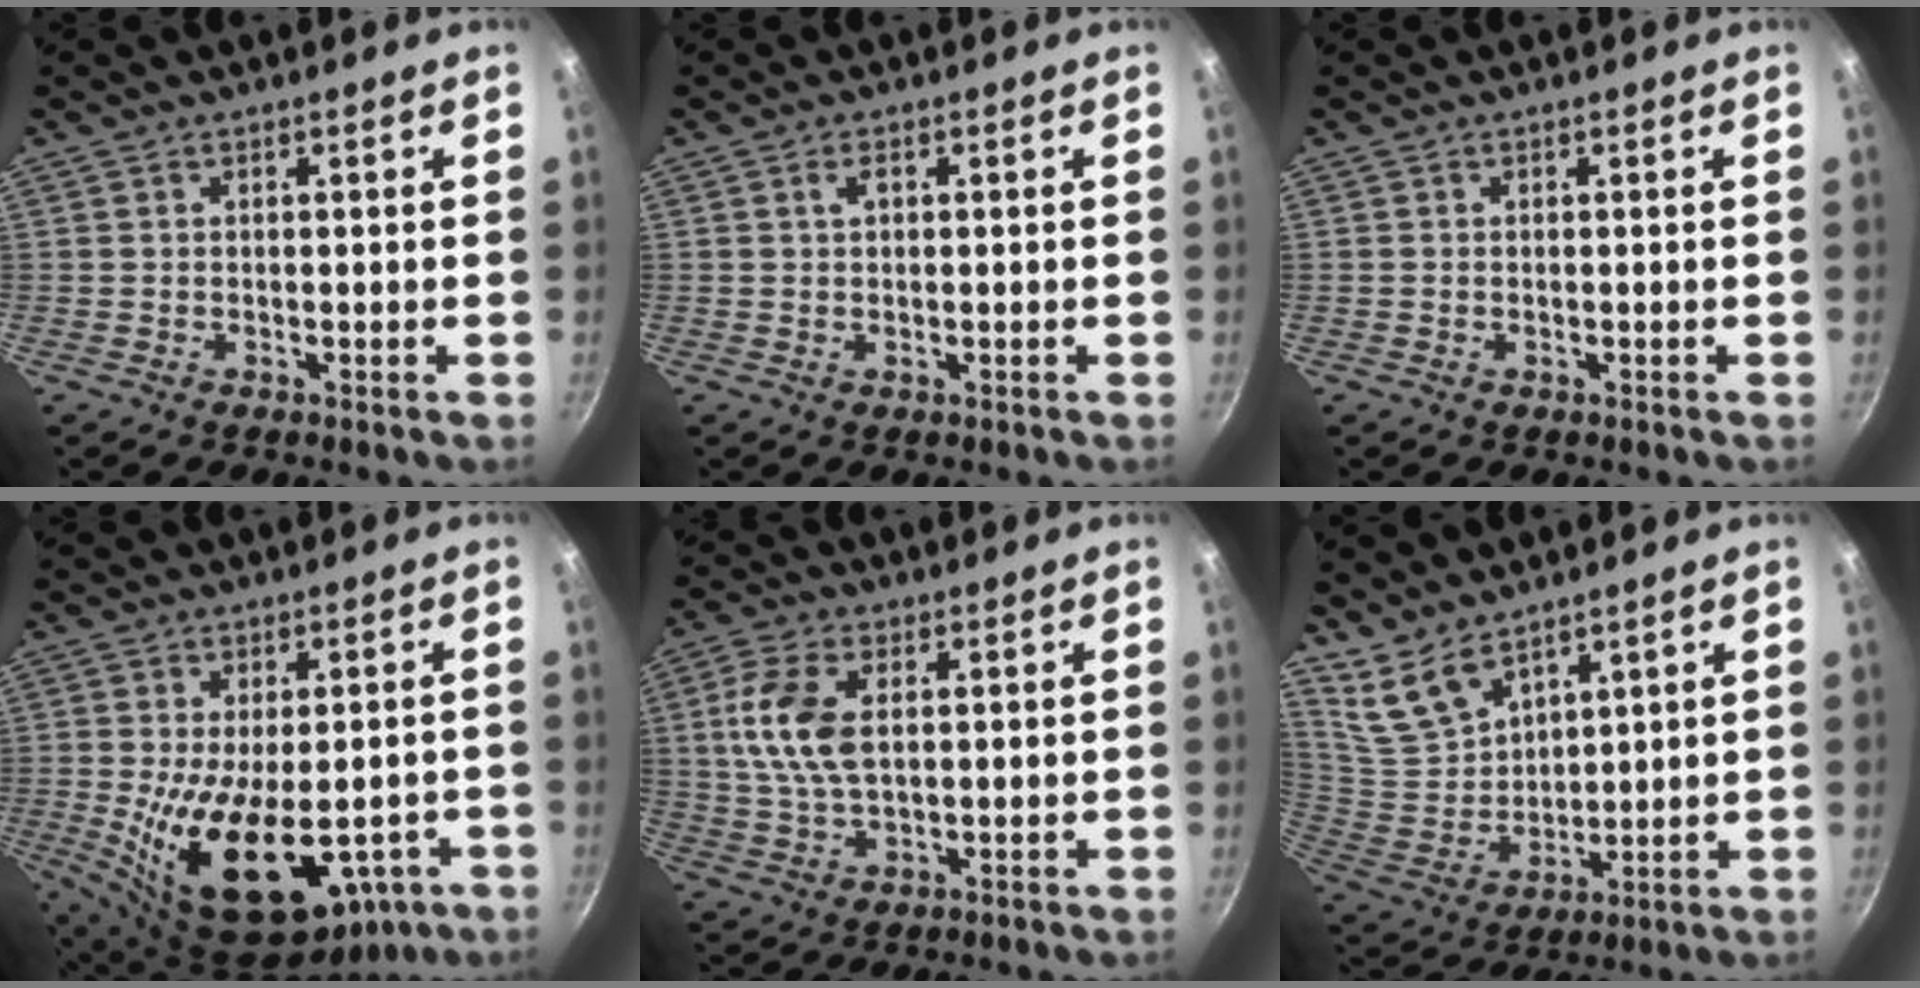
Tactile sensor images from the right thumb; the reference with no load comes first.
{"total": 1.7, "force": [0.4, 0.9, 1.3], "torque": [-0.022, 0.001, 0.006]}
{"total": 0.0}
{"total": 20.4, "force": [-4.9, 11.1, 16.3], "torque": [-0.244, -0.012, -0.050]}
{"total": 10.0, "force": [1.8, 5.5, 8.1], "torque": [-0.161, 0.004, 0.033]}
{"total": 9.4, "force": [7.2, 4.4, 4.2], "torque": [-0.066, -0.047, 0.160]}